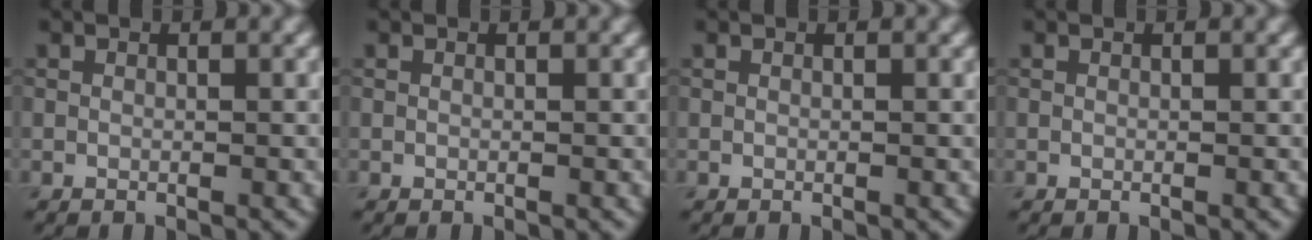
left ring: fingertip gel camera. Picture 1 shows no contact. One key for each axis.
{"total": 0.0}
{"total": 0.0}
{"total": 0.0}